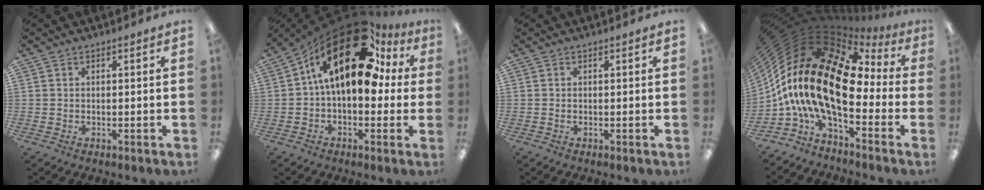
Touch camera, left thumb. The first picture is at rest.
{"total": 22.3, "force": [9.7, 11.3, 16.6], "torque": [-0.269, -0.051, 0.163]}
{"total": 0.0}
{"total": 22.6, "force": [-0.6, 10.8, 19.9], "torque": [-0.432, -0.020, -0.004]}